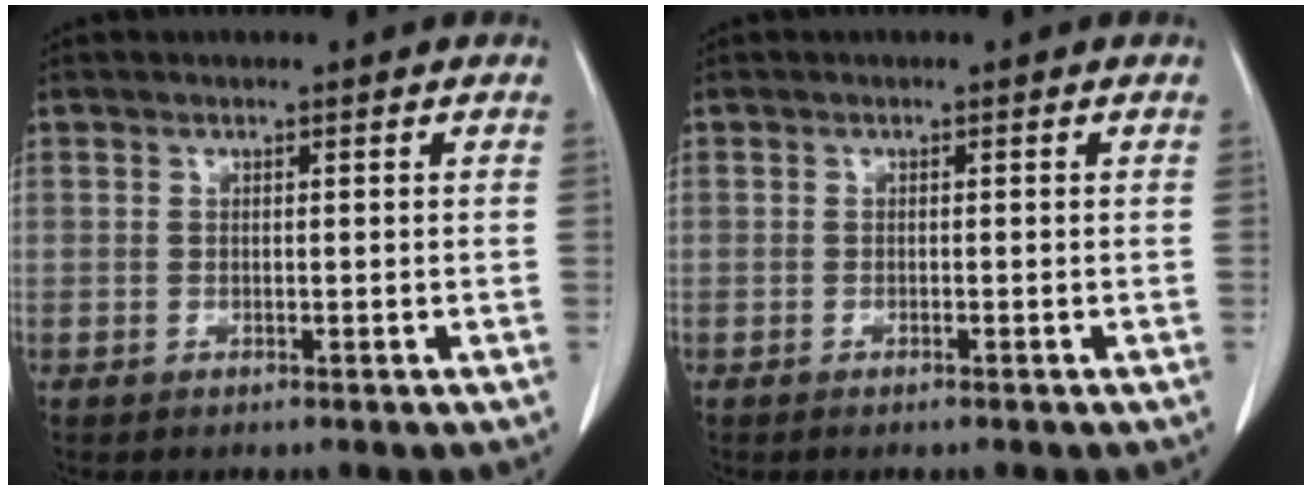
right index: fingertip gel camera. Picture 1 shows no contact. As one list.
[{"total": 0.6, "force": [-0.5, 0.0, 0.3], "torque": [-0.011, -0.001, -0.007]}]